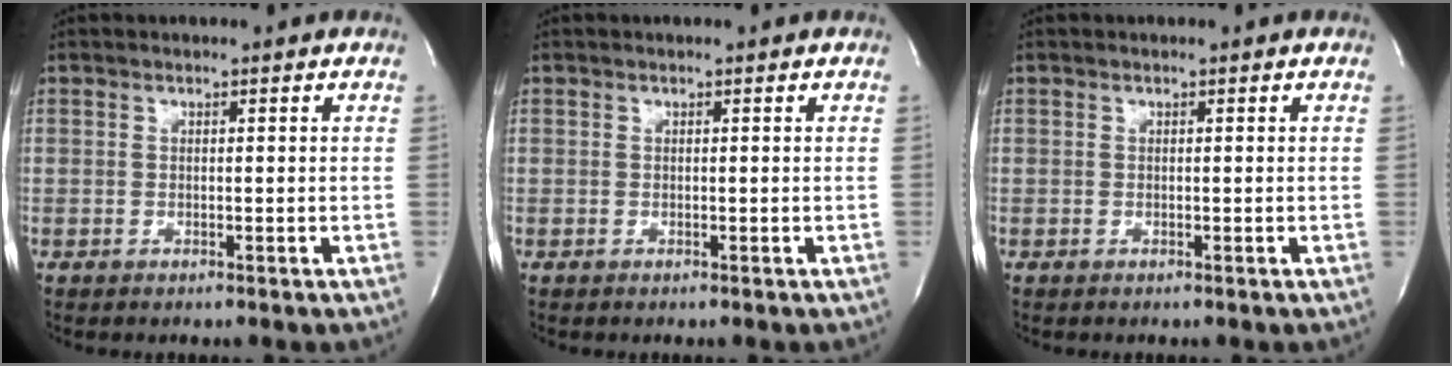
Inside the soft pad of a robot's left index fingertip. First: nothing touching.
{"total": 0.0}
{"total": 0.0}